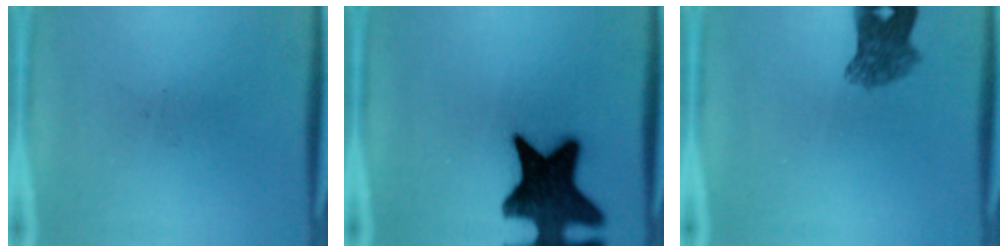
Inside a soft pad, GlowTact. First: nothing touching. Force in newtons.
{"total": 19.3}
{"total": 5.4}